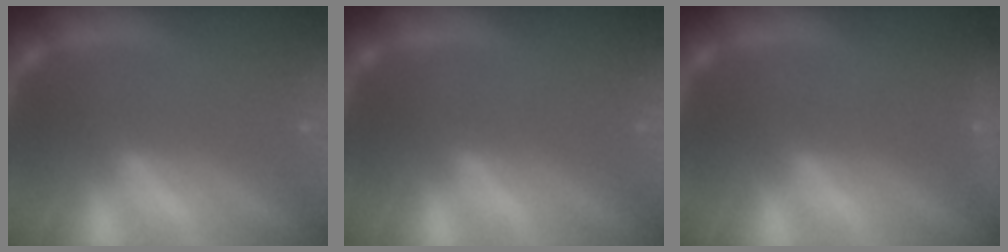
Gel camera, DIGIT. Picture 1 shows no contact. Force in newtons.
{"total": 0.0}
{"total": 2.4}